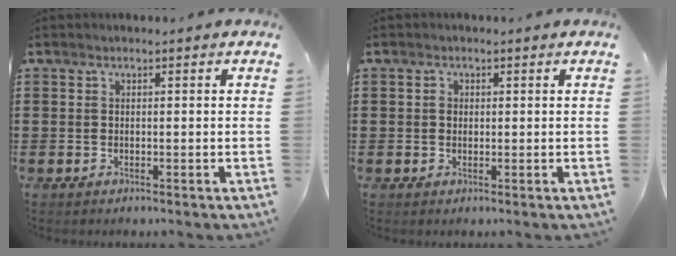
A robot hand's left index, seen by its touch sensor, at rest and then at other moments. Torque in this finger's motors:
{"motor_torque": [1.06, 1.08, 0.14, 0.03]}